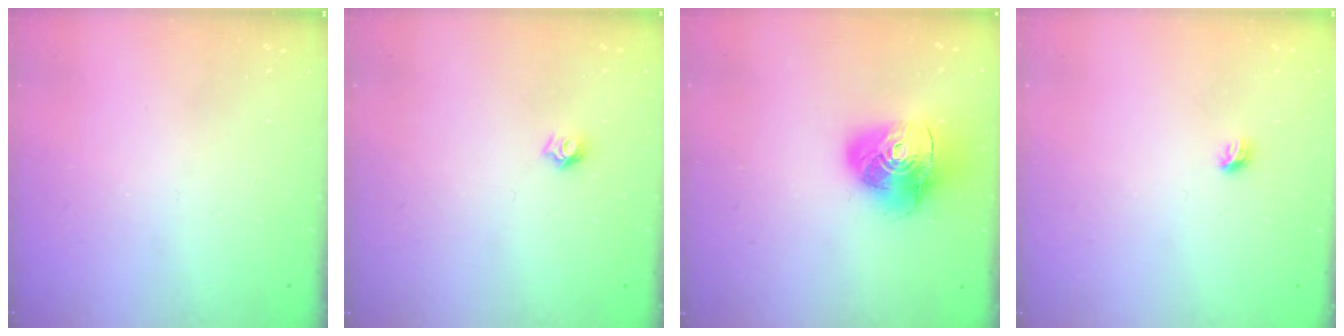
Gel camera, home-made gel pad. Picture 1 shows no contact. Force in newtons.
{"total": 5.5, "press": 5.5, "slide": 0.5}
{"total": 13.7, "press": 13.6, "slide": 1.6}
{"total": 3.9, "press": 3.8, "slide": 0.9}